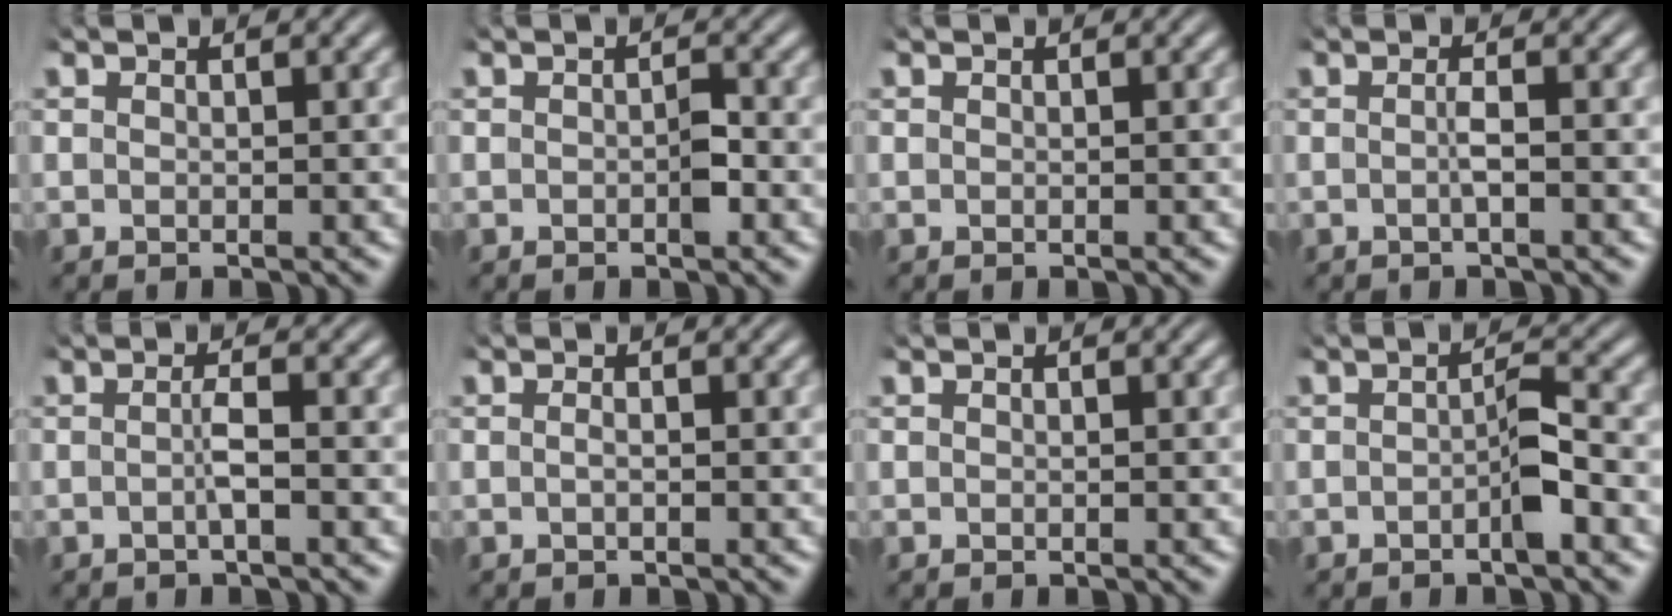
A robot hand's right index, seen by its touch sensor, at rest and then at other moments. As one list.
[{"total": 1.0, "force": [-0.4, 0.1, 0.8], "torque": [-0.016, -0.004, -0.006]}, {"total": 0.0}, {"total": 1.2, "force": [-0.6, -0.2, 1.1], "torque": [-0.020, 0.000, -0.013]}, {"total": 1.6, "force": [-0.7, -0.2, 1.4], "torque": [-0.024, 0.002, -0.016]}, {"total": 0.6, "force": [-0.4, -0.1, 0.5], "torque": [-0.011, -0.004, -0.006]}, {"total": 0.0}, {"total": 1.9, "force": [-0.8, 0.0, 1.7], "torque": [-0.020, 0.003, -0.016]}]